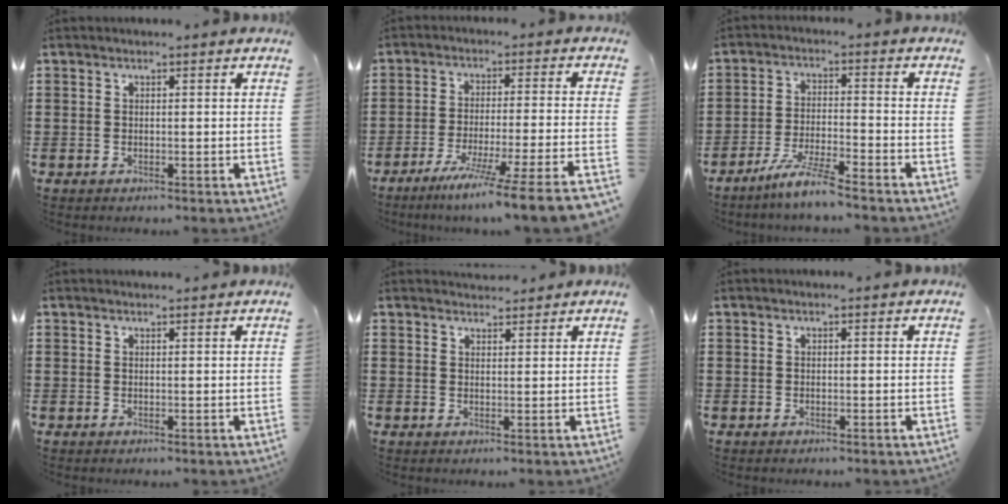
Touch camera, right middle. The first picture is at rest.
{"total": 8.2, "force": [-6.4, -1.7, 4.8], "torque": [-0.077, -0.023, -0.127]}
{"total": 6.1, "force": [-5.2, -0.2, 3.2], "torque": [-0.077, -0.017, -0.102]}
{"total": 0.5, "force": [0.5, 0.0, 0.0], "torque": [0.006, -0.003, 0.009]}
{"total": 2.0, "force": [1.9, 0.4, 0.0], "torque": [-0.004, 0.003, 0.038]}
{"total": 0.0}